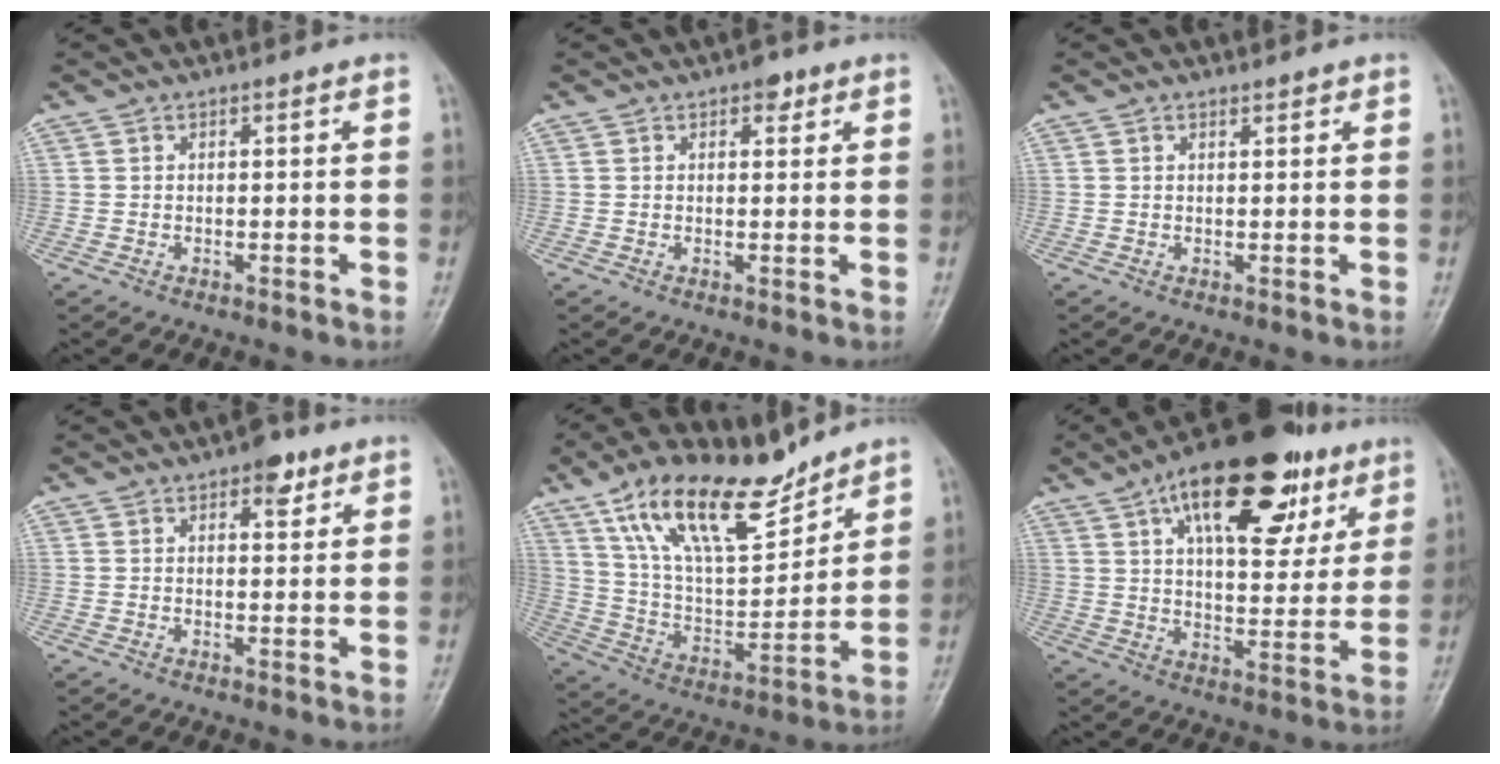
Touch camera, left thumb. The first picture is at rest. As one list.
[{"total": 2.4, "force": [1.4, 1.4, 1.4], "torque": [-0.006, -0.003, 0.015]}, {"total": 0.8, "force": [0.7, 0.4, 0.3], "torque": [-0.002, -0.004, 0.008]}, {"total": 4.3, "force": [2.4, 2.2, 2.8], "torque": [-0.019, -0.008, 0.029]}, {"total": 19.6, "force": [13.4, 7.8, 12.0], "torque": [-0.172, -0.061, 0.249]}, {"total": 24.2, "force": [12.2, 11.3, 17.5], "torque": [-0.227, -0.013, 0.185]}]